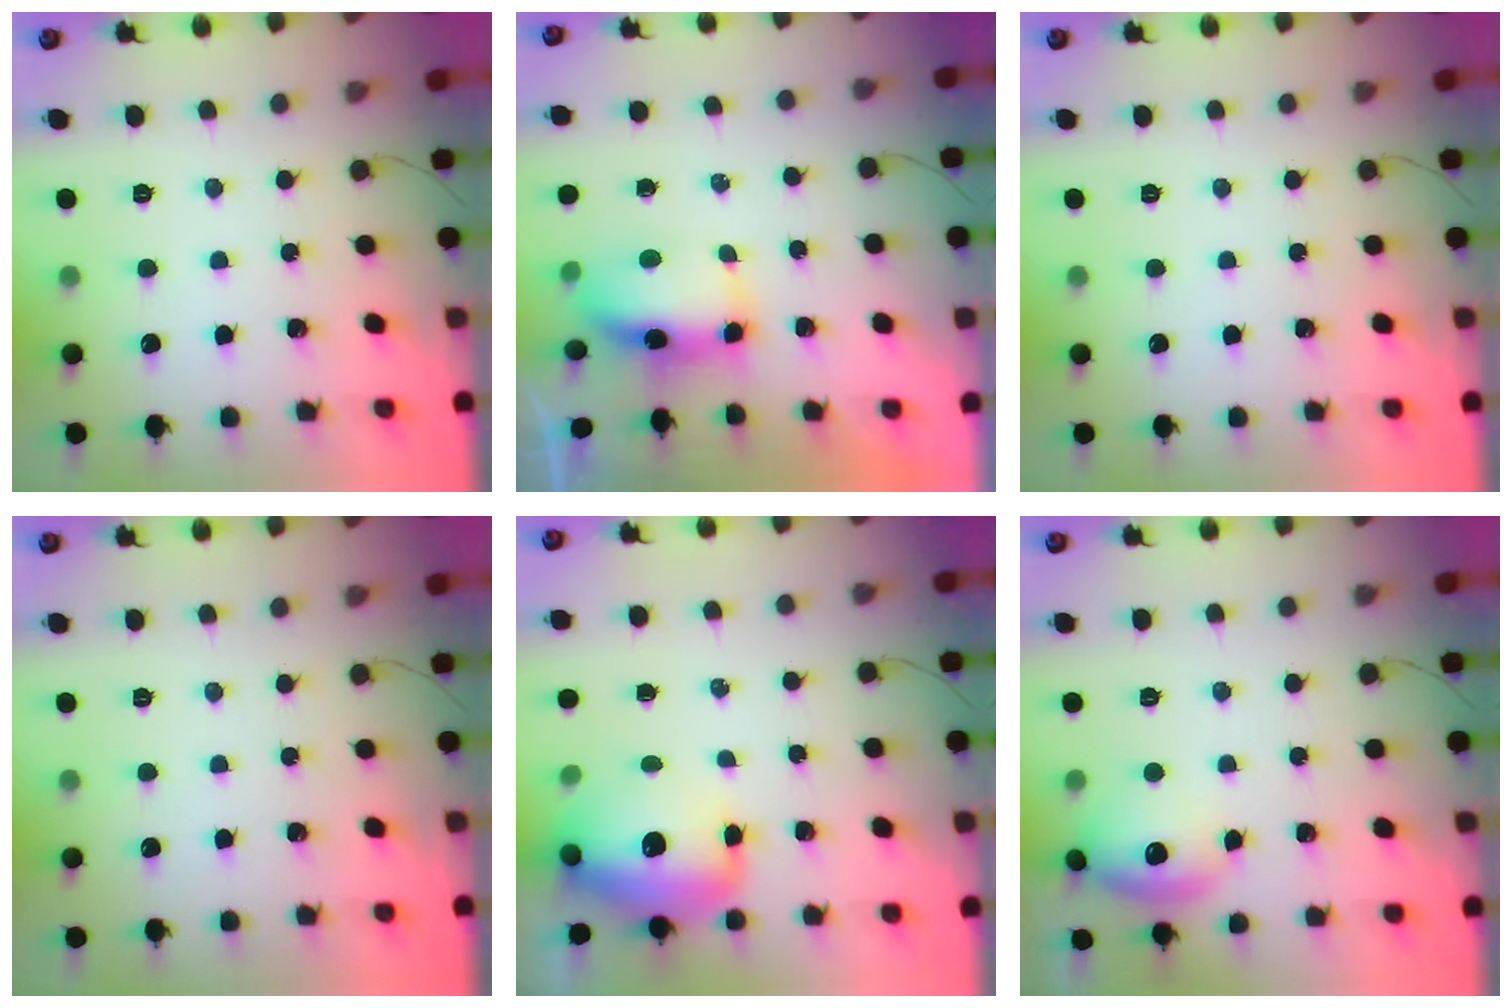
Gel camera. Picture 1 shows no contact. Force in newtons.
{"total": 12.5, "press": 8.9, "slide": 8.7}
{"total": 0.0}
{"total": 0.0}
{"total": 14.7, "press": 14.3, "slide": 3.6}
{"total": 10.7, "press": 10.6, "slide": 1.5}